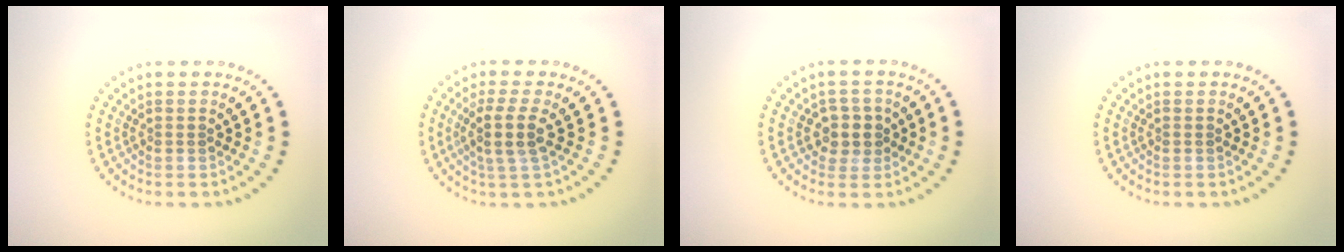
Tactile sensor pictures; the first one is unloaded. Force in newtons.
{"total": 2.9, "press": 2.3, "slide": 1.6}
{"total": 2.6, "press": 2.4, "slide": 0.9}
{"total": 0.0}